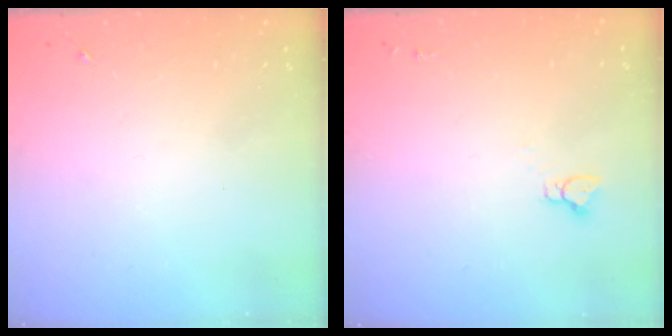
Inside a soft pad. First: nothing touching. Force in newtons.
{"total": 2.9, "press": 2.9, "slide": 0.2}